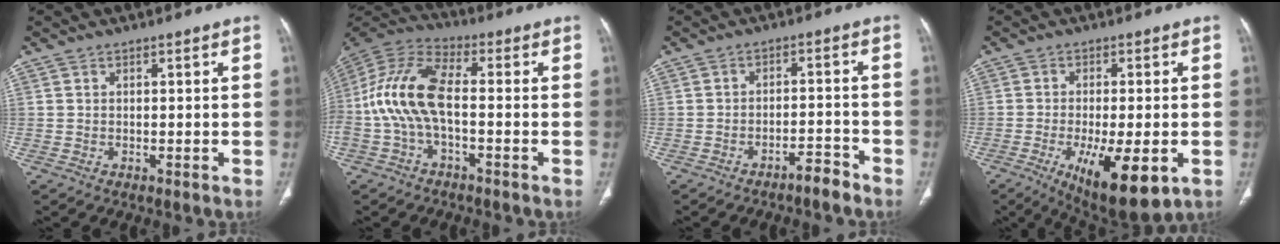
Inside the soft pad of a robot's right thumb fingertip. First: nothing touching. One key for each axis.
{"total": 13.8, "fx": -1.9, "fy": 6.1, "fz": 12.2, "tx": -0.272, "ty": 0.038, "tz": -0.044}
{"total": 3.7, "fx": -3.1, "fy": 0.8, "fz": 1.8, "tx": -0.029, "ty": 0.030, "tz": -0.050}
{"total": 13.9, "fx": -4.9, "fy": 4.6, "fz": 12.1, "tx": -0.194, "ty": -0.016, "tz": -0.064}